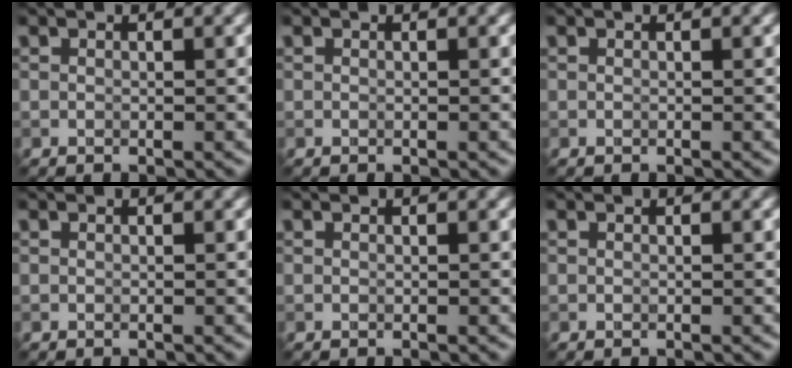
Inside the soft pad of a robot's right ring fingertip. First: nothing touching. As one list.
[{"total": 0.0}, {"total": 0.0}, {"total": 0.0}, {"total": 0.0}, {"total": 0.0}]